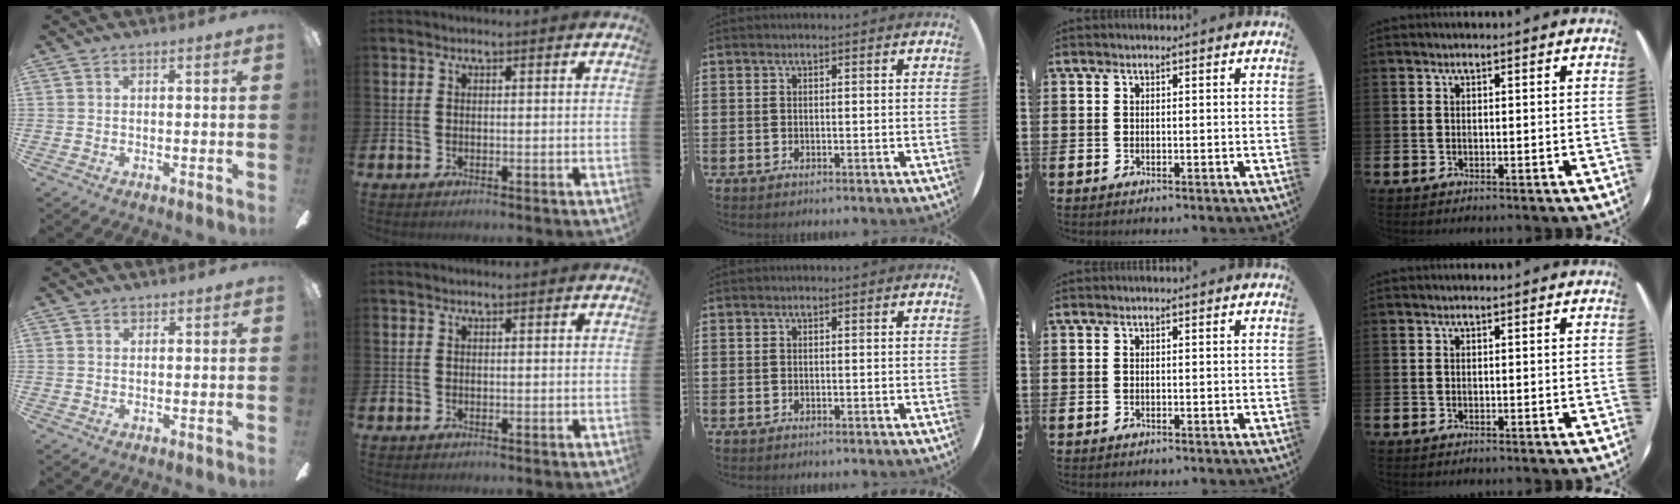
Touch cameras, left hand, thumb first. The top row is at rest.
{"thumb": {"total": 0.8, "force": [0.6, 0.5, 0.0], "torque": [0.007, -0.001, 0.009]}}